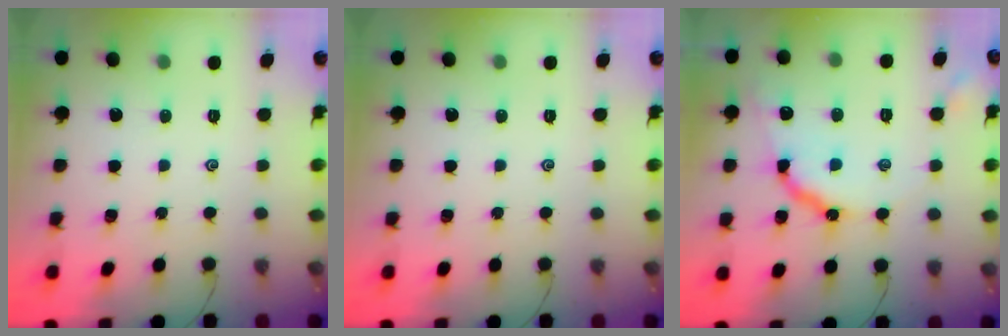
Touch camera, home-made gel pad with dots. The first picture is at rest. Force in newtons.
{"total": 0.0}
{"total": 9.8, "press": 9.8, "slide": 1.0}